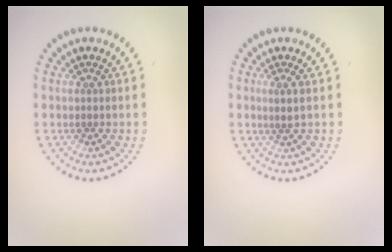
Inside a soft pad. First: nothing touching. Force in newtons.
{"total": 1.0, "press": 0.7, "slide": 0.7}